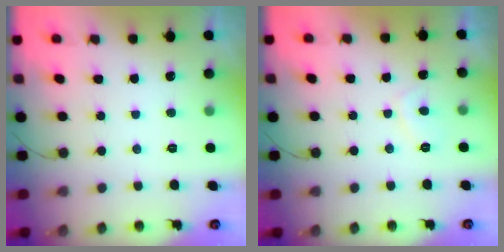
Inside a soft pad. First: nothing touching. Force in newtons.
{"total": 2.8, "press": 2.6, "slide": 0.8}